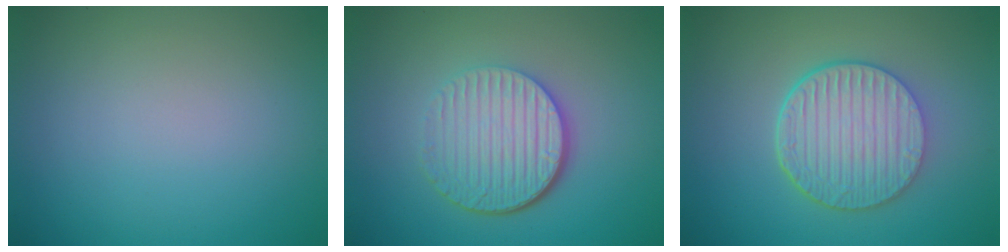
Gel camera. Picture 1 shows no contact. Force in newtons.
{"total": 5.7, "press": 4.0, "slide": 4.0}
{"total": 6.3, "press": 4.6, "slide": 4.3}